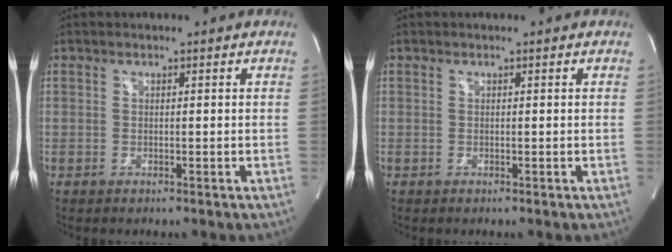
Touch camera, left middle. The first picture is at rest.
{"total": 0.0}